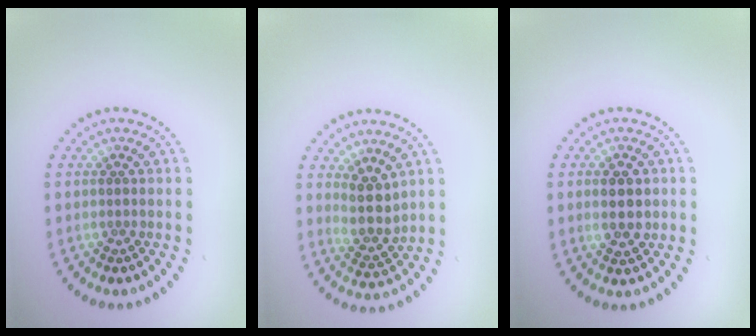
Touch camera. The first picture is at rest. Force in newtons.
{"total": 3.0, "press": 2.6, "slide": 1.6}
{"total": 2.9, "press": 2.9, "slide": 0.2}